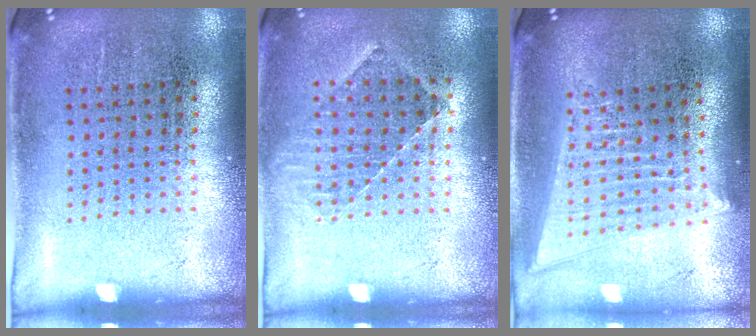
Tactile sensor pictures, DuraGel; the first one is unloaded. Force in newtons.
{"total": 1.0, "press": 0.9, "slide": 0.2}
{"total": 1.8, "press": 1.6, "slide": 0.9}